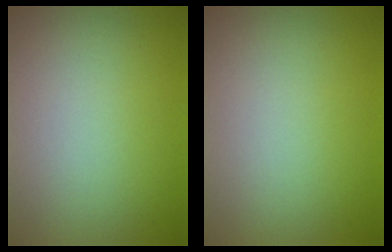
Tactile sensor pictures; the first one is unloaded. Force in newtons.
{"total": 0.0}